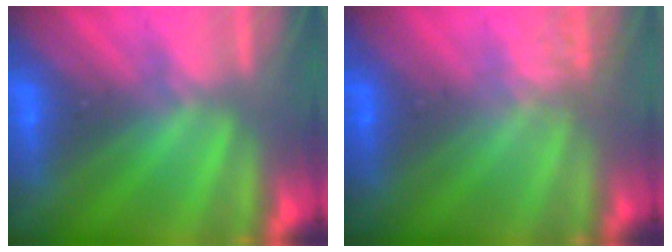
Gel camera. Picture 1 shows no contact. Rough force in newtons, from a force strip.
{"total": 1.8}